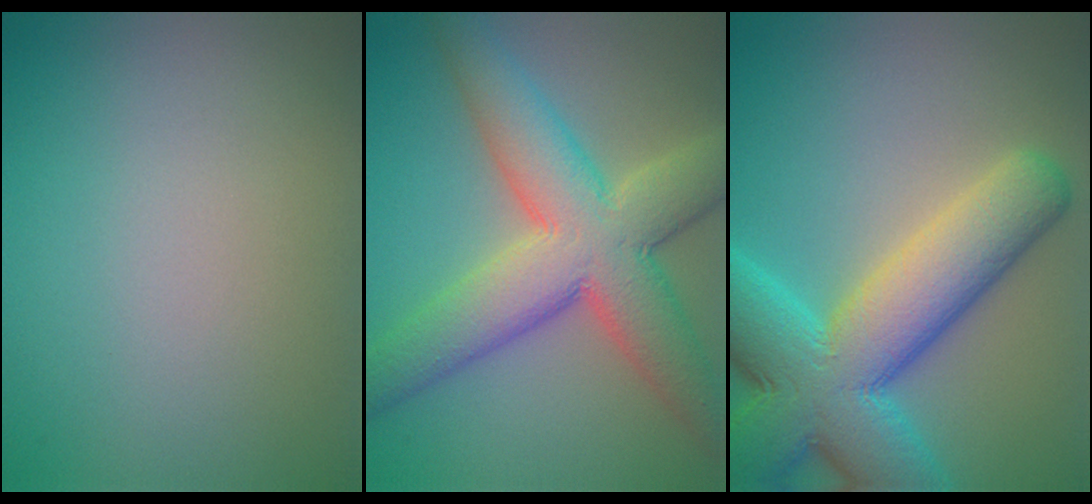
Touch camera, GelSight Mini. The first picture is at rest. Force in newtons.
{"total": 10.1, "press": 10.1, "slide": 0.7}
{"total": 11.8, "press": 11.8, "slide": 0.4}